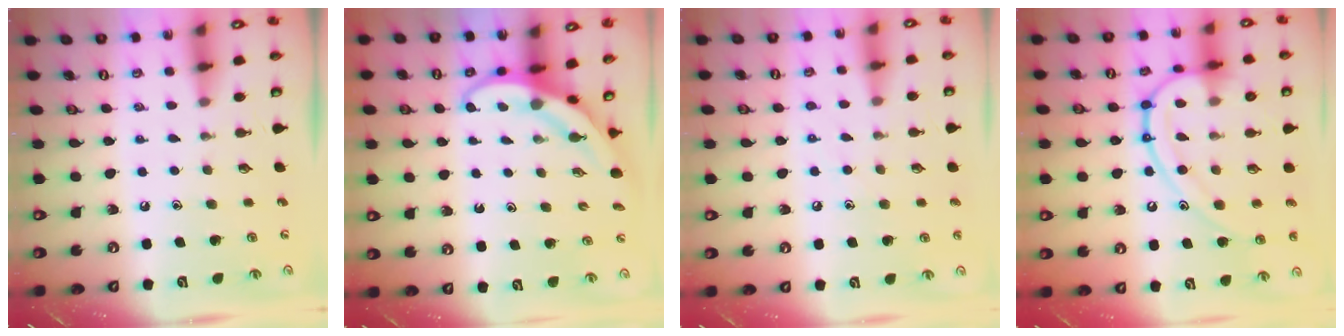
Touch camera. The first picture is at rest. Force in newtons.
{"total": 4.0, "press": 4.0, "slide": 0.3}
{"total": 6.4, "press": 6.3, "slide": 0.8}
{"total": 14.4, "press": 14.4, "slide": 0.9}